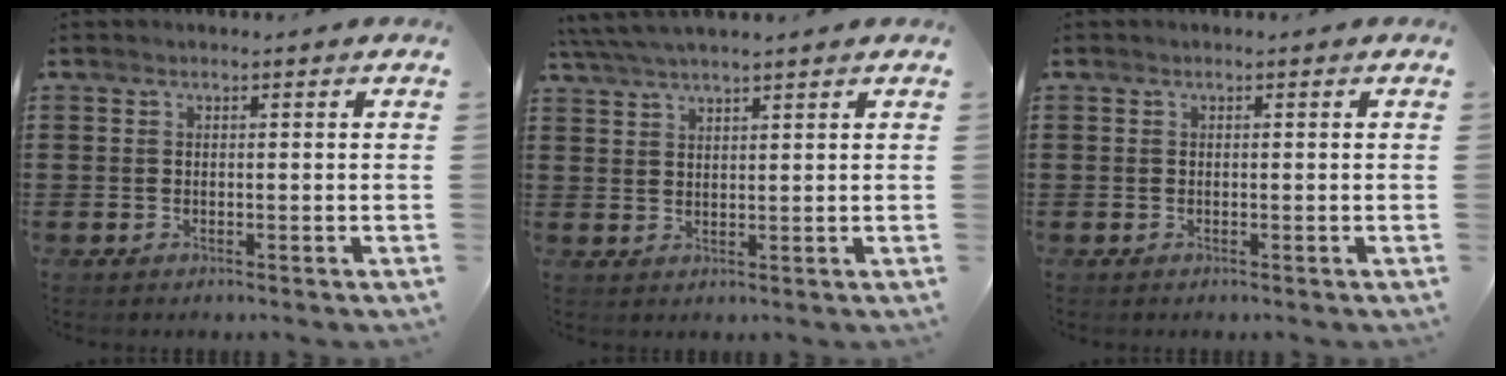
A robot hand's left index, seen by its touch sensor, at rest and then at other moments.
{"total": 3.7, "force": [3.3, -0.1, 1.7], "torque": [-0.043, -0.004, 0.061]}
{"total": 0.0}